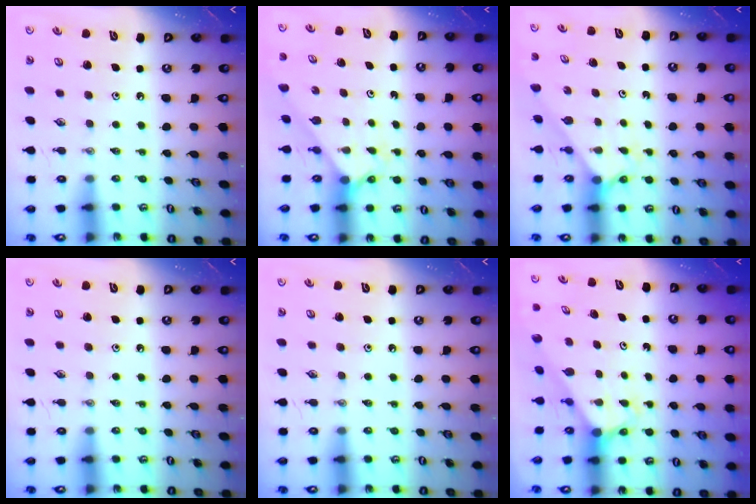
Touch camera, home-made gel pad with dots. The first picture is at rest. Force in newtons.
{"total": 2.0, "press": 2.0, "slide": 0.2}
{"total": 2.0, "press": 2.0, "slide": 0.2}
{"total": 0.0}
{"total": 0.0}
{"total": 2.8, "press": 2.8, "slide": 0.2}